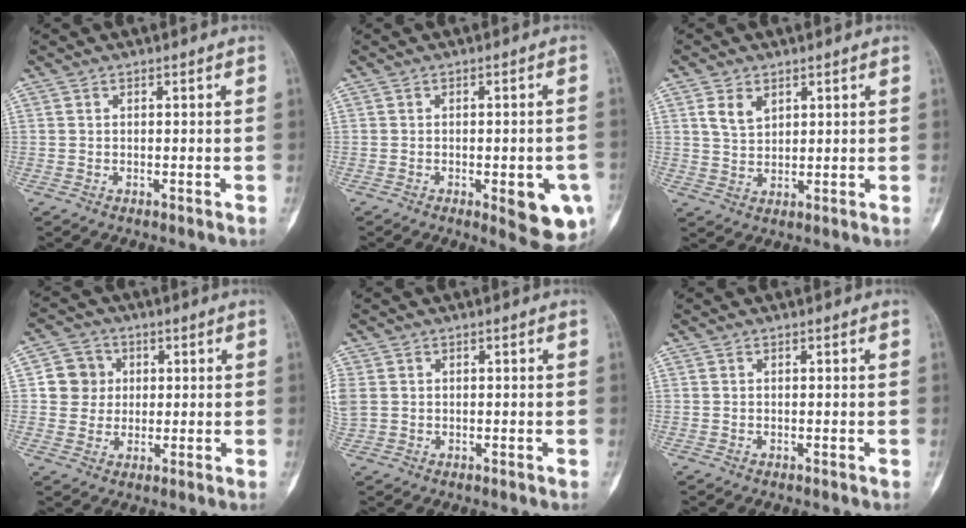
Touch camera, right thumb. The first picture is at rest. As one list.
[{"total": 6.8, "force": [-2.1, 2.5, 6.0], "torque": [-0.058, -0.002, -0.018]}, {"total": 4.6, "force": [2.2, 3.0, 2.7], "torque": [-0.037, -0.012, 0.046]}, {"total": 6.6, "force": [1.1, 6.4, 1.6], "torque": [0.008, 0.005, 0.012]}, {"total": 4.4, "force": [0.5, 3.7, 2.3], "torque": [-0.071, 0.011, 0.018]}, {"total": 0.0}]